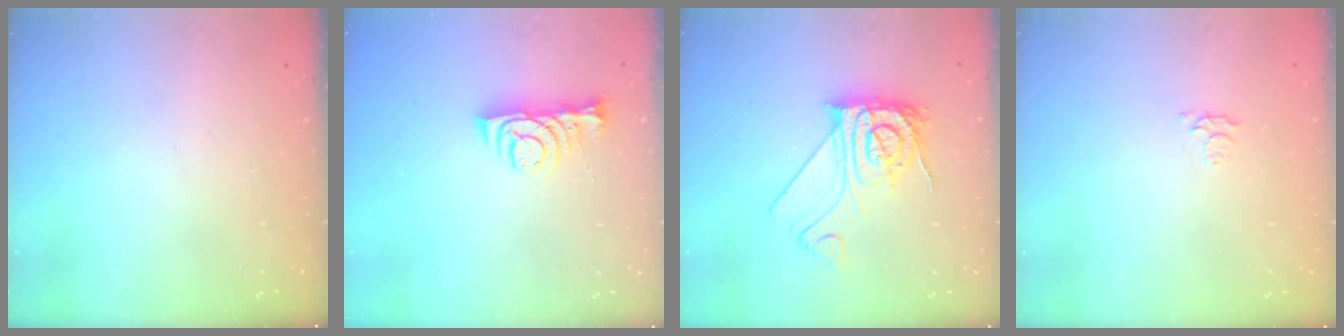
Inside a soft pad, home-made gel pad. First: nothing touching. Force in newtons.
{"total": 7.0, "press": 7.0, "slide": 0.8}
{"total": 11.8, "press": 11.8, "slide": 1.2}
{"total": 3.2, "press": 3.2, "slide": 0.5}